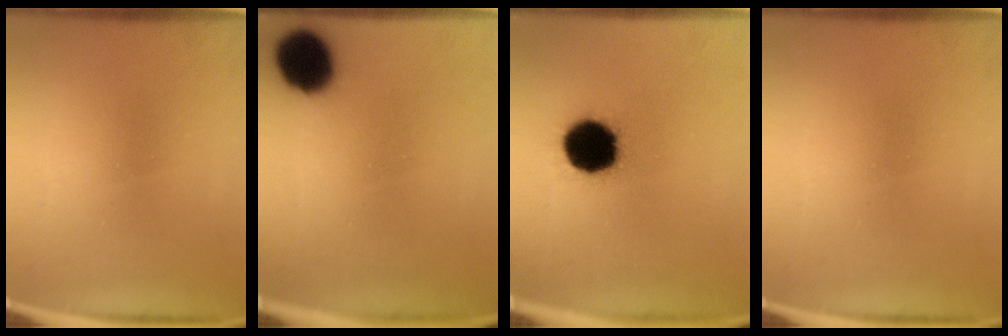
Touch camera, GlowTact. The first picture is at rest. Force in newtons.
{"total": 12.7}
{"total": 17.3}
{"total": 0.0}